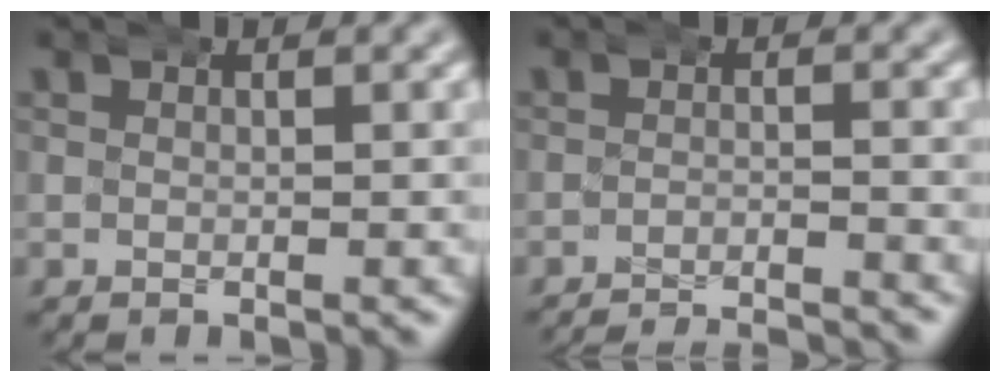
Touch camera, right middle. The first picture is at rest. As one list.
[{"total": 8.8, "force": [-8.6, 1.6, 1.2], "torque": [-0.003, -0.016, -0.137]}]